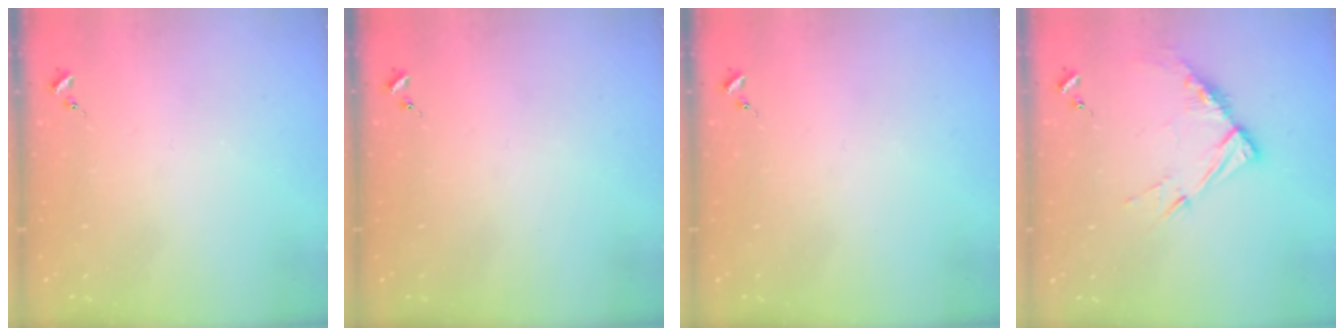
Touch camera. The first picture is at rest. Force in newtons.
{"total": 0.0}
{"total": 0.0}
{"total": 10.5, "press": 10.4, "slide": 1.0}